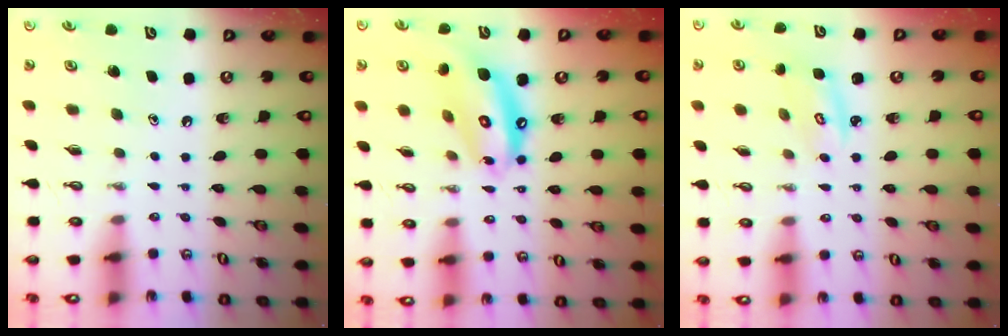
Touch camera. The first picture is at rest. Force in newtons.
{"total": 13.7, "press": 13.6, "slide": 1.4}
{"total": 2.9, "press": 2.9, "slide": 0.4}